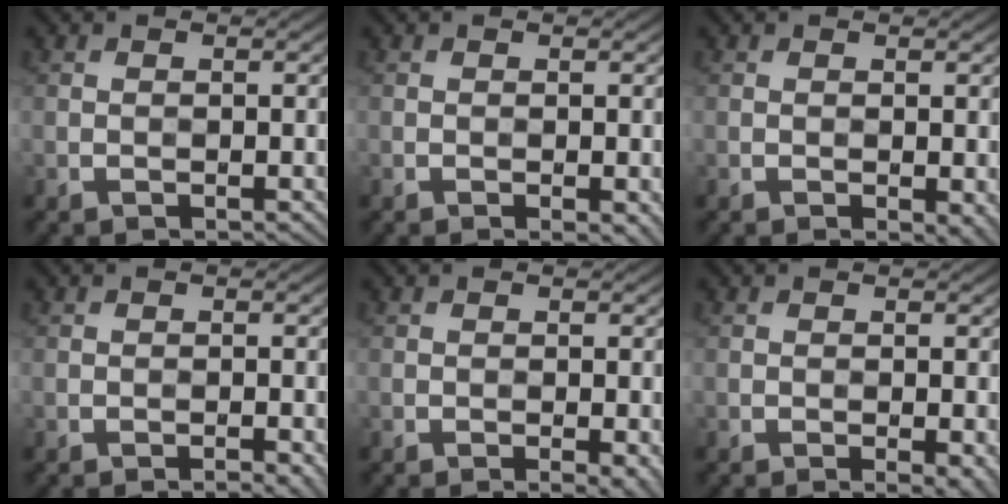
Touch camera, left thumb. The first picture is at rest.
{"total": 1.4, "force": [-0.3, 0.4, 1.3], "torque": [-0.022, -0.005, -0.002]}
{"total": 1.9, "force": [-0.3, 0.9, 1.6], "torque": [-0.021, -0.007, -0.001]}
{"total": 1.4, "force": [-0.7, 0.1, 1.2], "torque": [-0.016, 0.002, -0.008]}
{"total": 1.6, "force": [-0.4, 0.2, 1.5], "torque": [-0.023, -0.002, -0.006]}
{"total": 1.7, "force": [-0.5, 0.3, 1.7], "torque": [-0.025, -0.004, -0.006]}